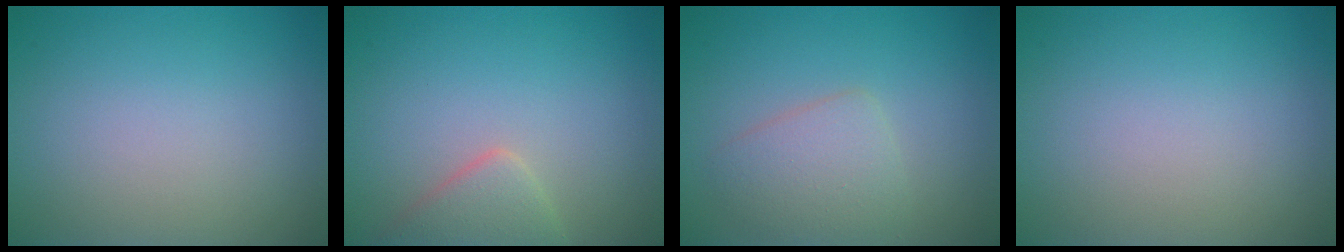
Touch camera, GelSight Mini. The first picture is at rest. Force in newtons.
{"total": 2.7, "press": 2.7, "slide": 0.1}
{"total": 2.8, "press": 2.8, "slide": 0.1}
{"total": 0.0}